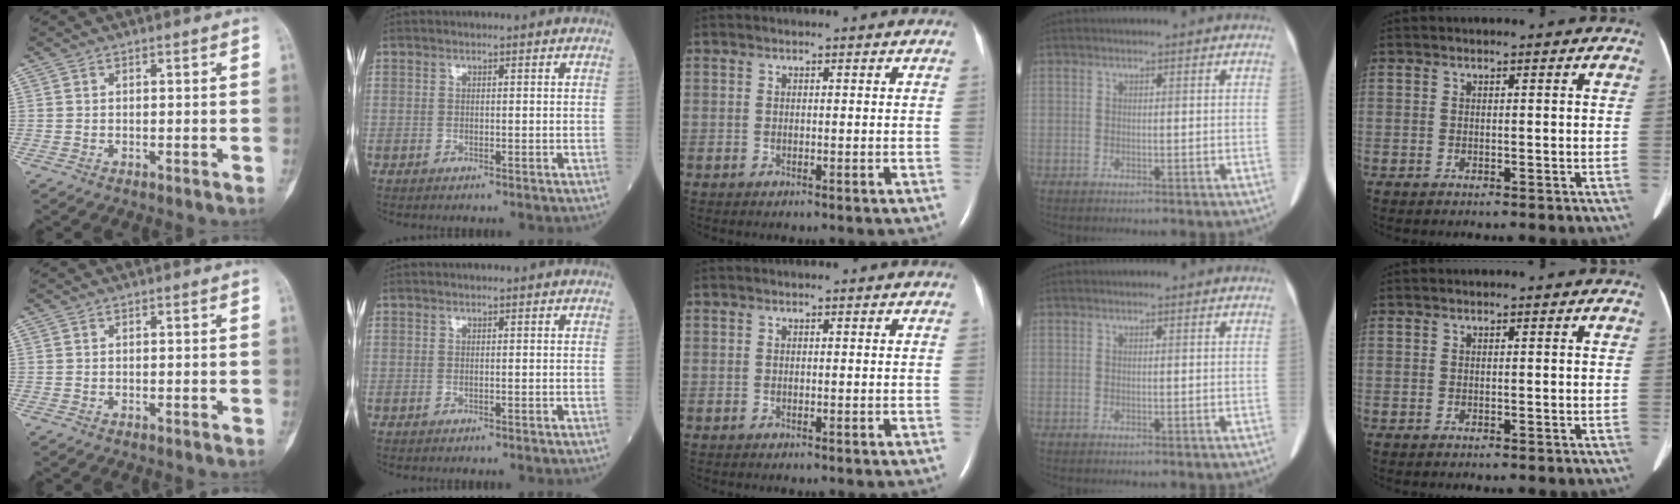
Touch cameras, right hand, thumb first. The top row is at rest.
{}